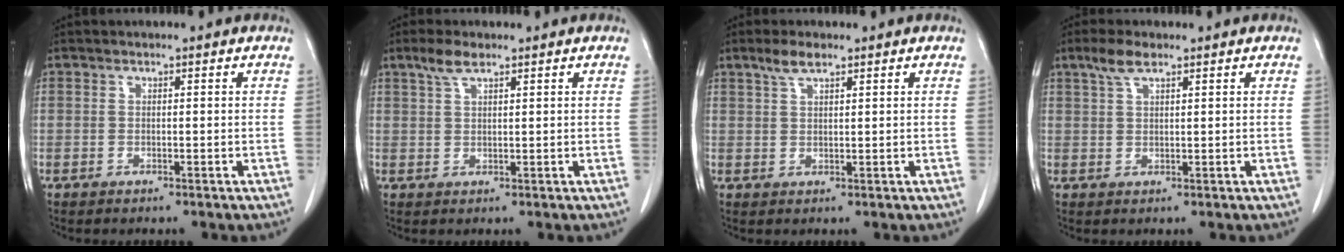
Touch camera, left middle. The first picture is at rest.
{"total": 3.1, "force": [2.2, 0.7, 2.1], "torque": [-0.049, 0.007, 0.047]}
{"total": 3.0, "force": [2.2, 0.7, 2.0], "torque": [-0.044, 0.005, 0.046]}
{"total": 3.3, "force": [2.3, 0.8, 2.3], "torque": [-0.054, 0.009, 0.049]}